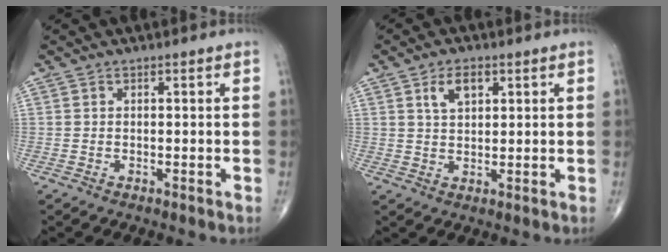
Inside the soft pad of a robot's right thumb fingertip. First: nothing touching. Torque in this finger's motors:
{"motor_torque": [0.39, 0.71, 0.32, 0.08, 0.01]}